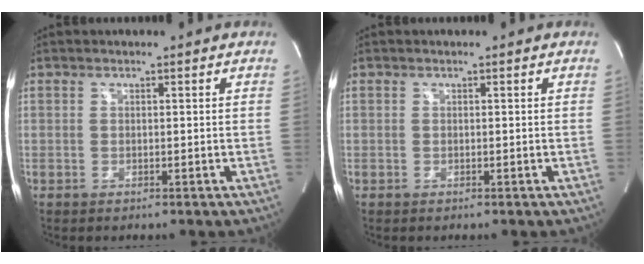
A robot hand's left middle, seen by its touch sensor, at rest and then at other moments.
{"total": 0.0}